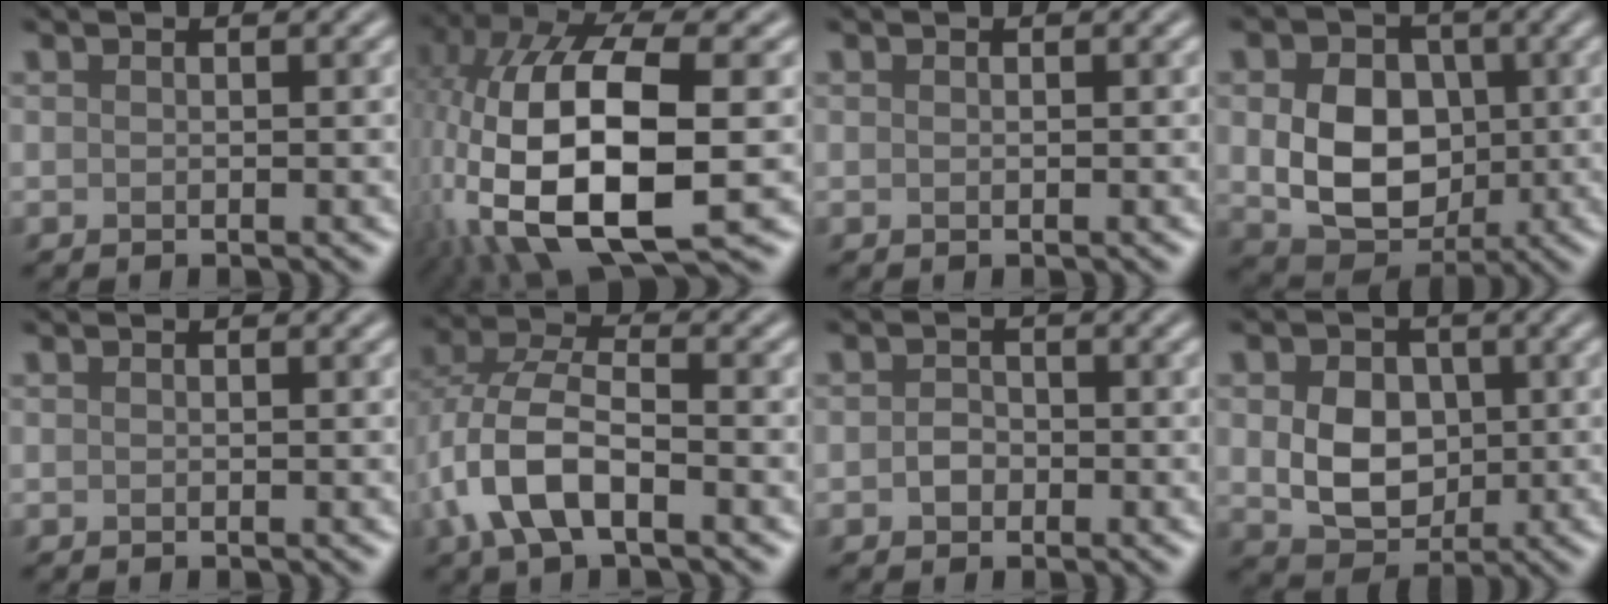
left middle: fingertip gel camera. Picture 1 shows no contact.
{"total": 16.2, "force": [-2.7, 7.8, 13.9], "torque": [-0.297, -0.013, -0.040]}
{"total": 0.0}
{"total": 8.4, "force": [0.2, 6.5, 5.4], "torque": [-0.103, -0.013, 0.008]}
{"total": 0.0}
{"total": 7.2, "force": [-2.2, 3.7, 5.7], "torque": [-0.128, 0.003, -0.050]}
{"total": 1.4, "force": [-0.4, 1.1, 0.6], "torque": [-0.011, 0.000, -0.012]}
{"total": 5.9, "force": [0.3, 4.6, 3.8], "torque": [-0.073, -0.006, 0.008]}